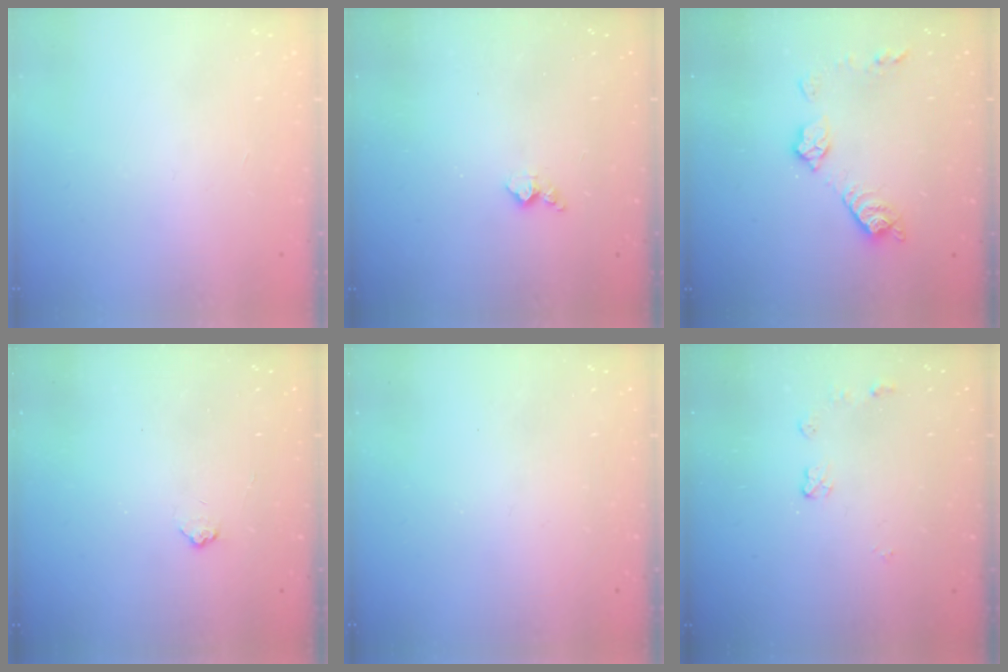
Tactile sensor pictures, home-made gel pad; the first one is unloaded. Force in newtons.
{"total": 3.7, "press": 3.6, "slide": 0.5}
{"total": 10.5, "press": 10.5, "slide": 0.5}
{"total": 4.5, "press": 4.5, "slide": 0.6}
{"total": 0.0}
{"total": 5.2, "press": 5.2, "slide": 0.5}